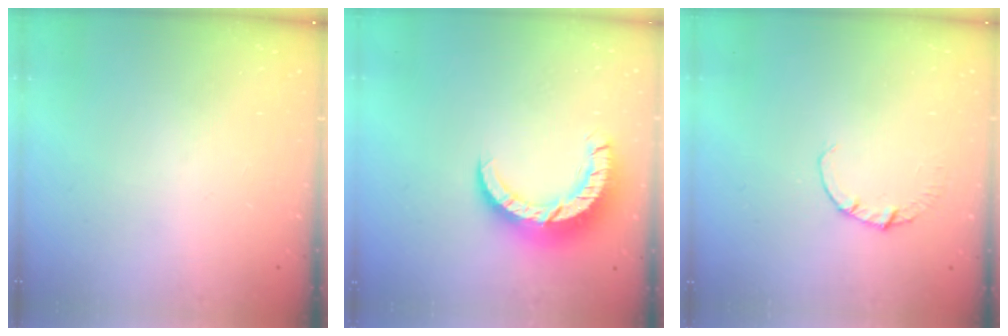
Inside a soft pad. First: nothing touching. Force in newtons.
{"total": 8.9, "press": 8.9, "slide": 0.9}
{"total": 1.9, "press": 1.9, "slide": 0.3}